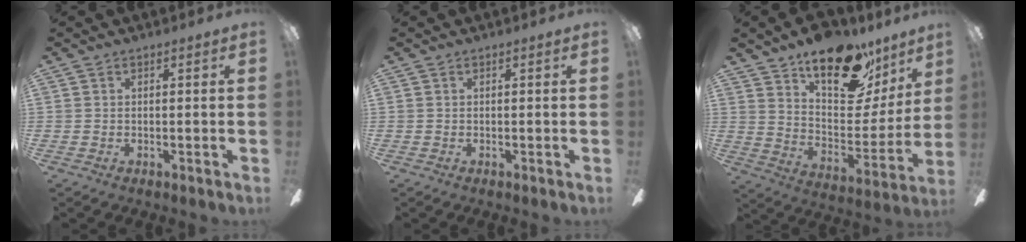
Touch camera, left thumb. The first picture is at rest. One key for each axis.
{"total": 0.0}
{"total": 21.1, "fx": 15.4, "fy": 9.1, "fz": 11.2, "tx": -0.157, "ty": -0.109, "tz": 0.264}